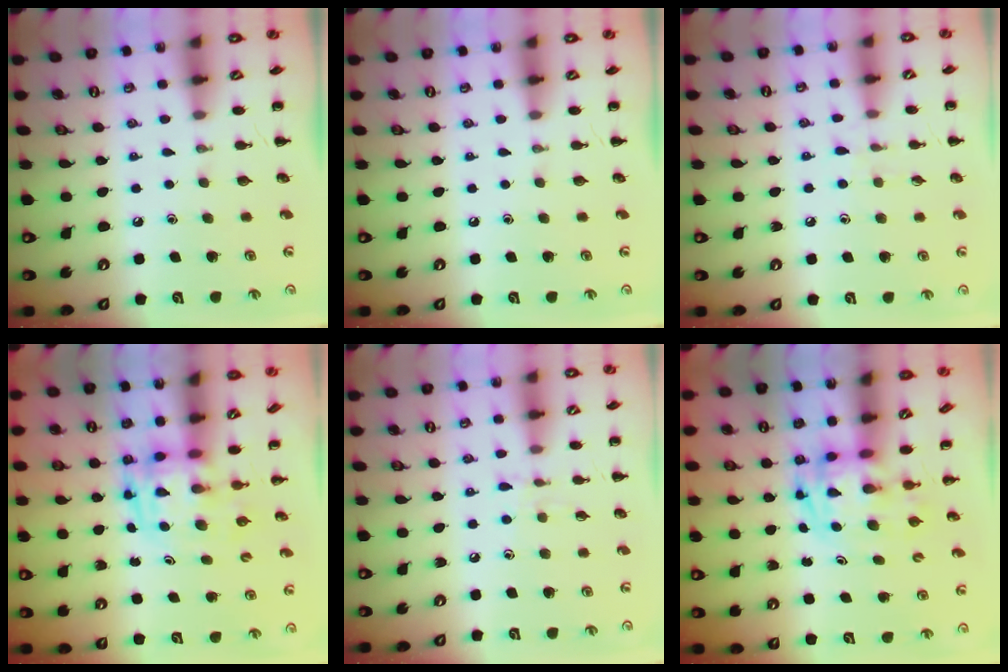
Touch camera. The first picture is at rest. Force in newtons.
{"total": 0.0}
{"total": 6.9, "press": 6.7, "slide": 1.9}
{"total": 3.8, "press": 3.7, "slide": 0.7}
{"total": 5.9, "press": 5.6, "slide": 1.7}
{"total": 2.8, "press": 2.7, "slide": 0.5}